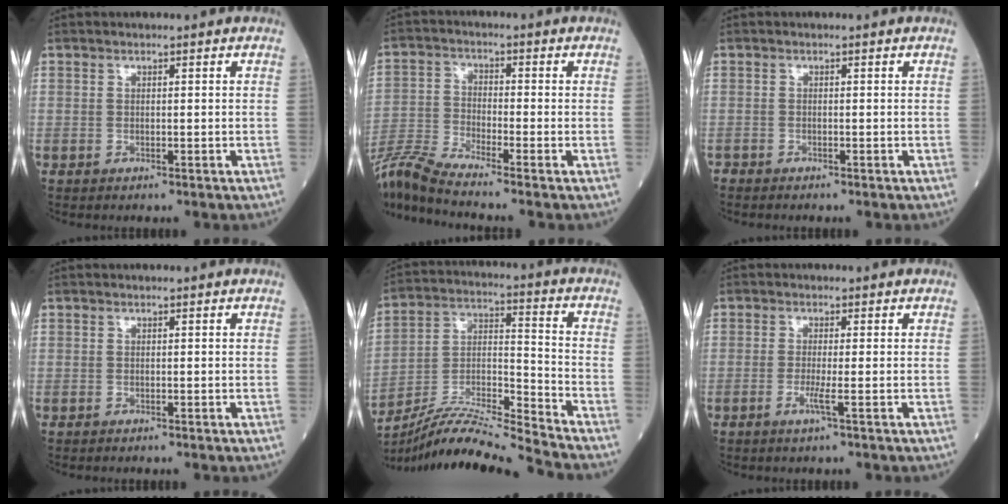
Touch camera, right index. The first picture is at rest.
{"total": 8.9, "force": [-7.9, -2.0, 3.5], "torque": [-0.077, -0.026, -0.159]}
{"total": 1.0, "force": [-1.0, 0.1, 0.2], "torque": [-0.007, -0.002, -0.020]}
{"total": 0.0}
{"total": 15.2, "force": [-14.4, -2.1, 4.5], "torque": [-0.080, 0.011, -0.266]}
{"total": 2.1, "force": [-0.9, -0.4, 1.8], "torque": [-0.042, -0.004, -0.019]}